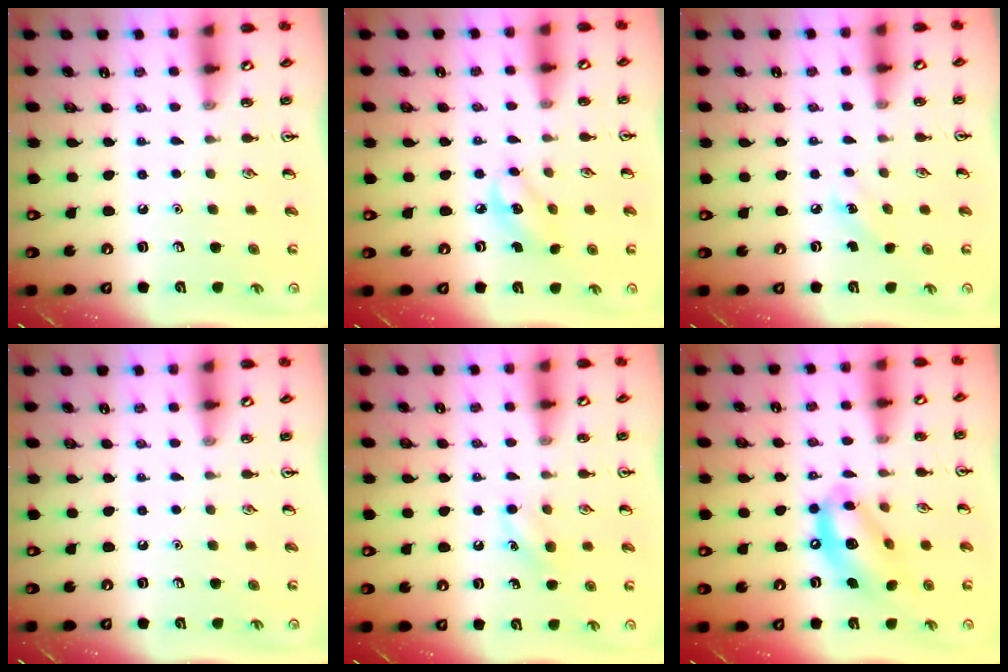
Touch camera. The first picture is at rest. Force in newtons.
{"total": 5.0, "press": 5.0, "slide": 0.8}
{"total": 3.9, "press": 3.7, "slide": 1.2}
{"total": 0.0}
{"total": 6.5, "press": 6.2, "slide": 1.8}
{"total": 13.3, "press": 12.7, "slide": 4.1}